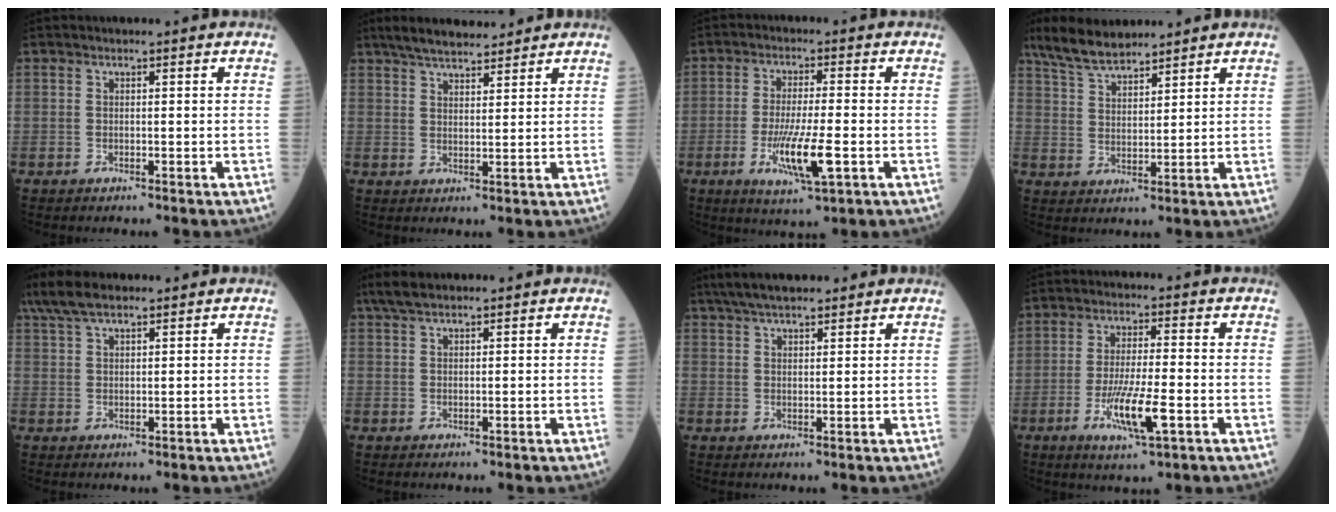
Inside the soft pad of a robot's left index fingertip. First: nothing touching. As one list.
[{"total": 7.5, "force": [6.5, 1.6, 3.2], "torque": [-0.054, 0.021, 0.114]}, {"total": 8.7, "force": [-2.8, 0.9, 8.2], "torque": [-0.157, -0.019, -0.047]}, {"total": 7.7, "force": [6.7, 1.8, 3.3], "torque": [-0.076, 0.012, 0.132]}, {"total": 6.3, "force": [4.9, 1.7, 3.6], "torque": [-0.085, 0.025, 0.098]}, {"total": 3.2, "force": [2.6, 0.9, 1.7], "torque": [-0.040, 0.016, 0.054]}, {"total": 7.9, "force": [6.6, 1.8, 4.1], "torque": [-0.063, 0.032, 0.111]}, {"total": 8.3, "force": [-3.1, 0.8, 7.7], "torque": [-0.148, -0.016, -0.053]}]